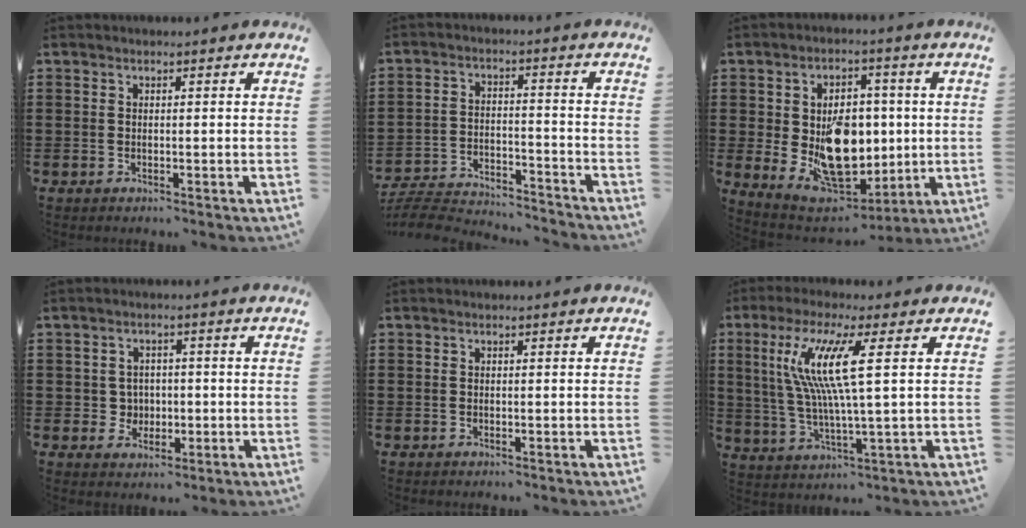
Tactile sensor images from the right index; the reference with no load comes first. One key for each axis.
{"total": 6.2, "fx": -6.1, "fy": 0.4, "fz": 1.2, "tx": -0.035, "ty": 0.000, "tz": -0.125}
{"total": 12.2, "fx": -0.4, "fy": 8.5, "fz": 8.7, "tx": -0.136, "ty": 0.004, "tz": 0.005}
{"total": 3.3, "fx": -0.2, "fy": 3.2, "fz": 0.9, "tx": -0.024, "ty": 0.005, "tz": -0.009}
{"total": 0.0}
{"total": 10.8, "fx": 2.9, "fy": 0.3, "fz": 10.4, "tx": -0.225, "ty": -0.009, "tz": 0.036}